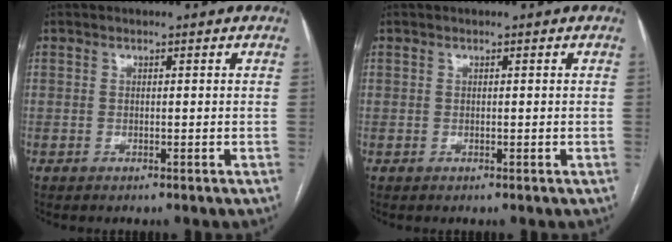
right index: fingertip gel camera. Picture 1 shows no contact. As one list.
[{"total": 0.0}]